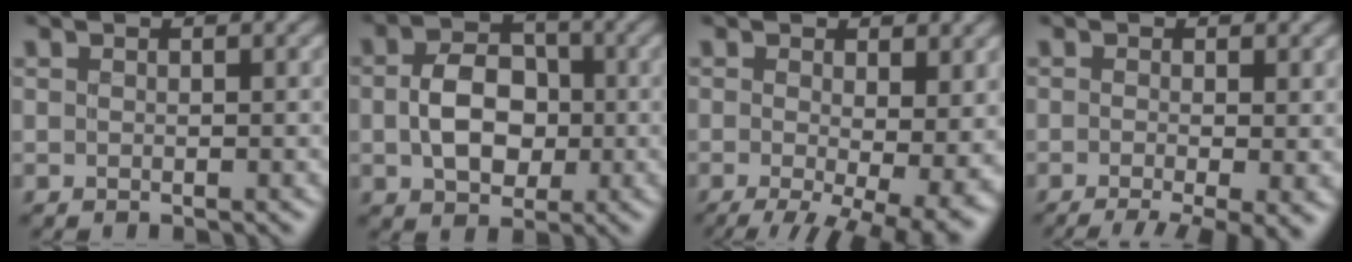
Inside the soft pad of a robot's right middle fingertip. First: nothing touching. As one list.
[{"total": 5.2, "force": [-0.5, 3.8, 3.4], "torque": [-0.064, -0.004, -0.011]}, {"total": 9.9, "force": [-1.6, 3.8, 9.0], "torque": [-0.113, -0.022, -0.007]}, {"total": 5.4, "force": [-1.8, 1.3, 4.9], "torque": [-0.064, -0.017, -0.024]}]